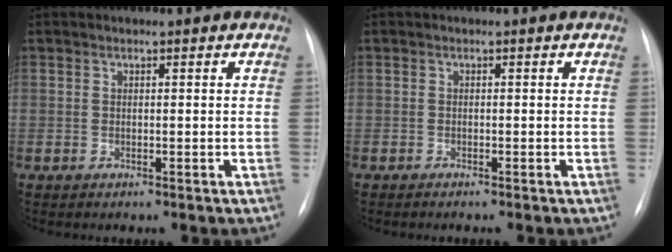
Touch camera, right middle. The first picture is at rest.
{"total": 0.8, "force": [-0.7, 0.0, 0.4], "torque": [-0.008, -0.002, -0.009]}